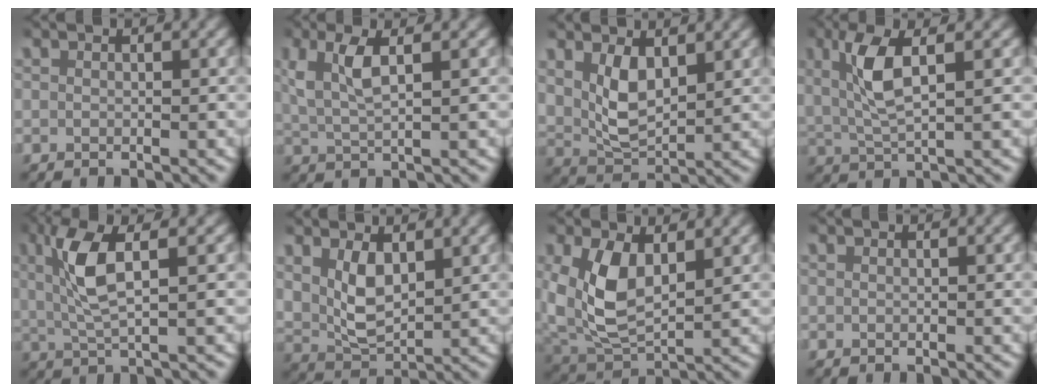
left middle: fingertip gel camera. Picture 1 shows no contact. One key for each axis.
{"total": 3.5, "fx": 1.6, "fy": 1.1, "fz": 2.9, "tx": -0.064, "ty": -0.001, "tz": 0.033}
{"total": 4.1, "fx": 2.1, "fy": 2.4, "fz": 2.6, "tx": -0.063, "ty": -0.016, "tz": 0.045}
{"total": 4.1, "fx": 1.9, "fy": 0.7, "fz": 3.5, "tx": -0.074, "ty": 0.003, "tz": 0.037}
{"total": 4.7, "fx": 1.8, "fy": 0.8, "fz": 4.2, "tx": -0.087, "ty": 0.005, "tz": 0.033}
{"total": 4.2, "fx": 1.9, "fy": 2.6, "fz": 2.6, "tx": -0.065, "ty": -0.017, "tz": 0.043}
{"total": 5.5, "fx": 1.4, "fy": 3.8, "fz": 3.8, "tx": -0.109, "ty": -0.021, "tz": 0.040}
{"total": 0.0}